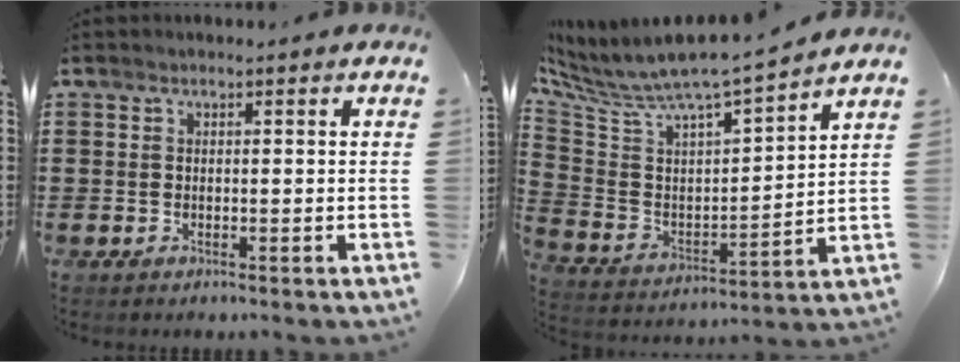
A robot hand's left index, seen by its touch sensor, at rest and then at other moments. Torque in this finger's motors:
{"motor_torque": [2.14, 0.00, 0.40, 0.14]}